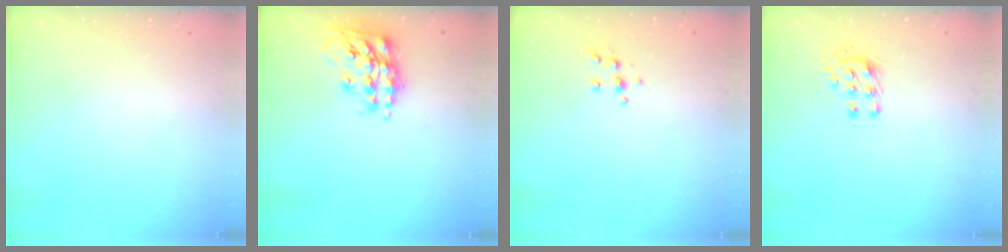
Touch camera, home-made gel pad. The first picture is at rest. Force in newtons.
{"total": 16.5, "press": 16.5, "slide": 1.1}
{"total": 5.6, "press": 5.6, "slide": 0.6}
{"total": 7.8, "press": 7.7, "slide": 0.8}